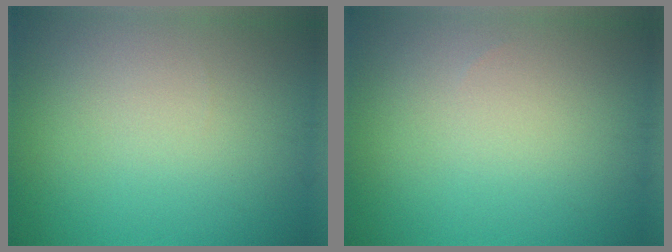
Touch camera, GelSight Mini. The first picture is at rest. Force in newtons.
{"total": 0.0}